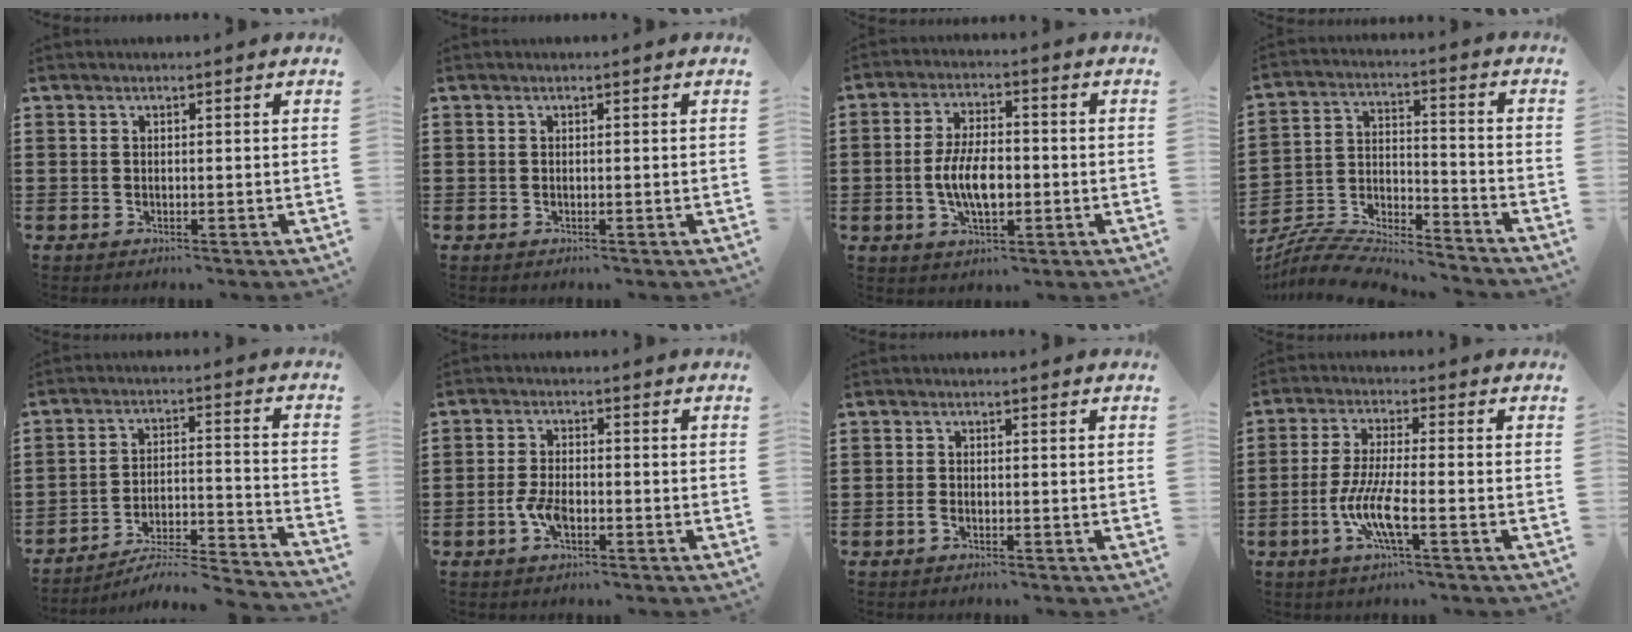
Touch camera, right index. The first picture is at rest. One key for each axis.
{"total": 0.0}
{"total": 7.4, "fx": -1.3, "fy": 3.5, "fz": 6.4, "tx": -0.124, "ty": -0.001, "tz": -0.028}
{"total": 6.4, "fx": -6.2, "fy": 1.1, "fz": 1.0, "tx": -0.031, "ty": -0.005, "tz": -0.125}
{"total": 4.2, "fx": -3.8, "fy": 0.0, "fz": 1.8, "tx": -0.036, "ty": -0.022, "tz": -0.079}
{"total": 4.0, "fx": -1.6, "fy": 1.8, "fz": 3.2, "tx": -0.076, "ty": -0.003, "tz": -0.033}
{"total": 0.9, "fx": -0.6, "fy": 0.4, "fz": 0.7, "tx": -0.022, "ty": -0.006, "tz": -0.012}
{"total": 7.8, "fx": -2.9, "fy": 1.1, "fz": 7.1, "tx": -0.156, "ty": -0.018, "tz": -0.061}